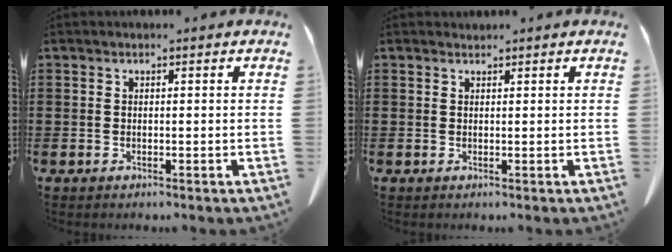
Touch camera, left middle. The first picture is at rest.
{"total": 0.8, "force": [0.8, 0.0, 0.0], "torque": [-0.002, -0.001, 0.016]}